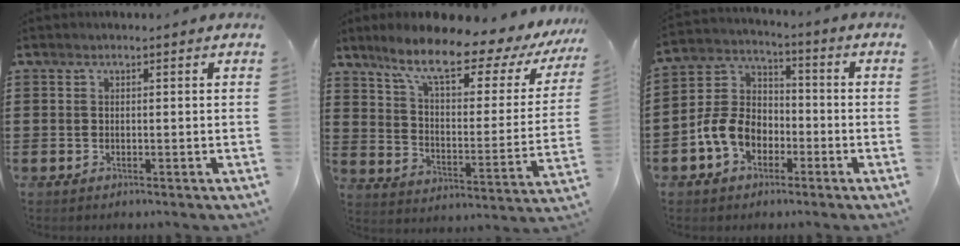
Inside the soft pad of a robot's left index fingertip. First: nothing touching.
{"total": 10.8, "force": [8.0, 2.2, 6.9], "torque": [-0.140, -0.047, 0.127]}
{"total": 8.2, "force": [-3.5, 6.0, 4.3], "torque": [-0.122, 0.010, -0.075]}